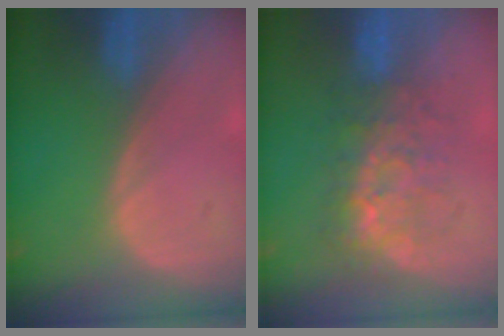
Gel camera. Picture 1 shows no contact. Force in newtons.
{"total": 7.6, "press": 7.3, "slide": 1.9}